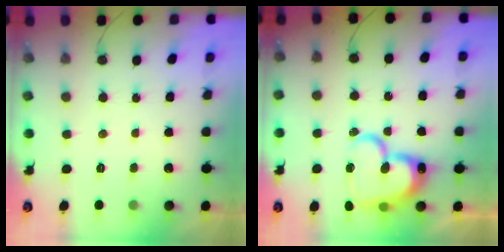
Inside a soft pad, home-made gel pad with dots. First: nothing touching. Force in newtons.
{"total": 21.3, "press": 21.3, "slide": 1.9}